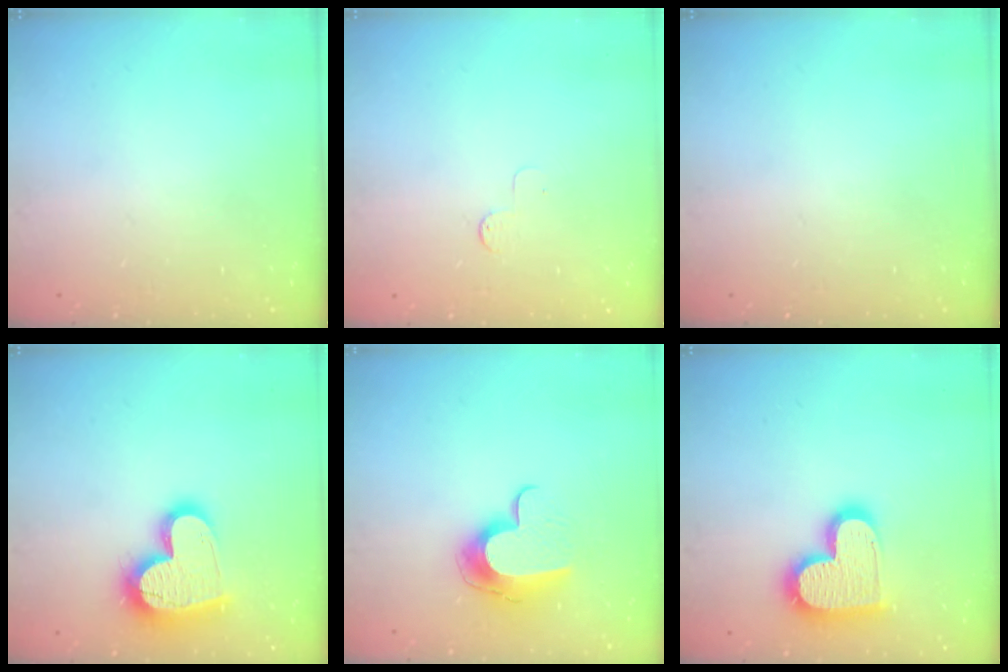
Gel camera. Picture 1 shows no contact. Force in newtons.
{"total": 2.6, "press": 2.6, "slide": 0.3}
{"total": 0.0}
{"total": 18.1, "press": 18.0, "slide": 1.5}
{"total": 11.5, "press": 11.5, "slide": 0.7}
{"total": 17.9, "press": 17.9, "slide": 1.1}